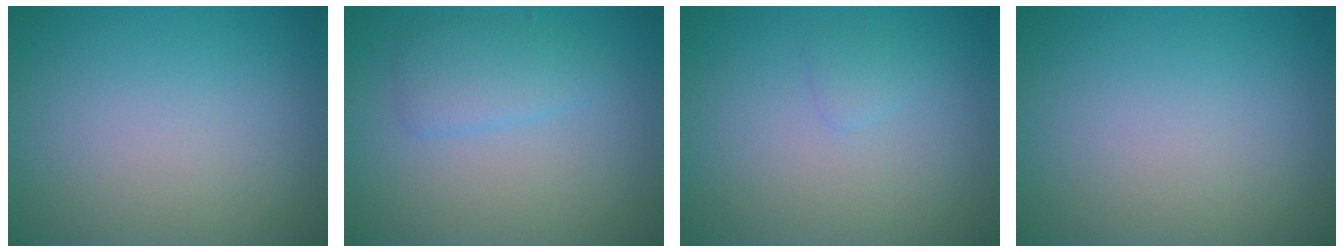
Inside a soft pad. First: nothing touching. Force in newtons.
{"total": 2.3, "press": 2.3, "slide": 0.2}
{"total": 0.8, "press": 0.8, "slide": 0.1}
{"total": 0.0}